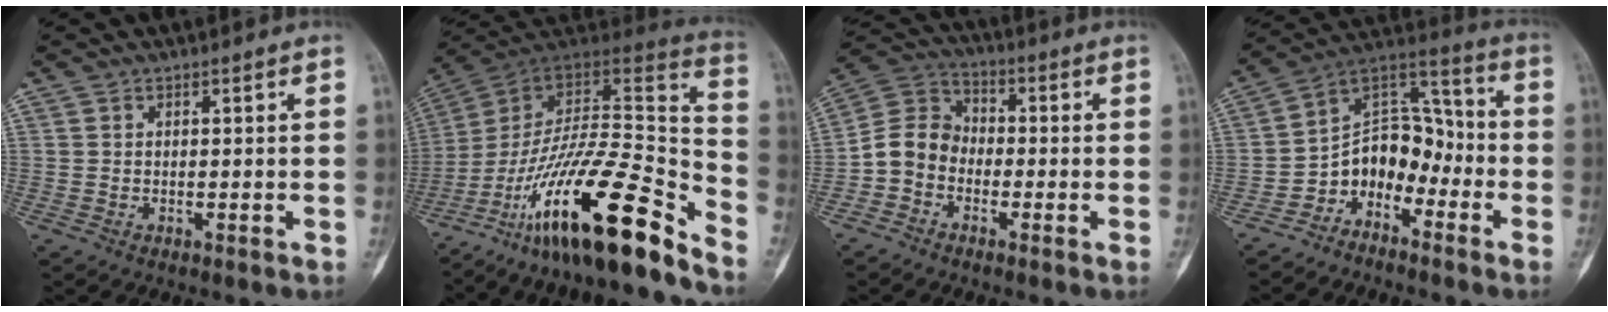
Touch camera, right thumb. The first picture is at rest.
{"total": 27.8, "force": [-18.7, 6.2, 19.6], "torque": [-0.290, 0.088, -0.312]}
{"total": 7.9, "force": [-2.5, 6.5, 3.7], "torque": [-0.056, 0.038, -0.063]}
{"total": 11.1, "force": [-5.2, 8.0, 5.5], "torque": [-0.048, 0.097, -0.108]}